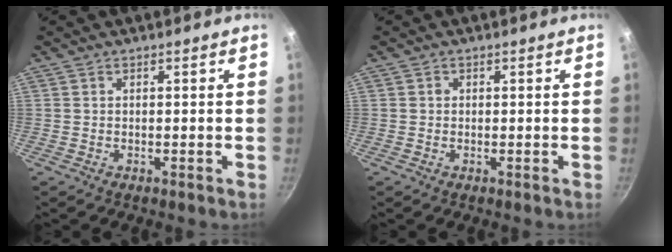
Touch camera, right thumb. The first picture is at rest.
{"total": 0.7, "force": [0.0, 0.6, 0.2], "torque": [0.001, 0.003, 0.000]}